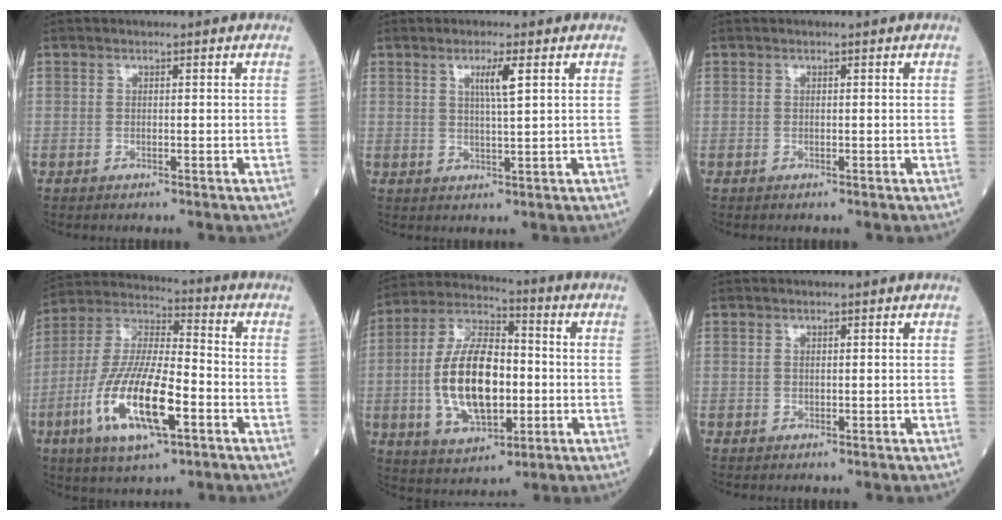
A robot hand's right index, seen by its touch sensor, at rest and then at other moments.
{"total": 3.6, "force": [1.4, -0.3, 3.2], "torque": [-0.060, -0.003, 0.025]}
{"total": 0.0}
{"total": 16.7, "force": [-5.8, 4.1, 15.0], "torque": [-0.311, -0.013, -0.106]}
{"total": 15.8, "force": [-1.8, 7.2, 13.9], "torque": [-0.279, 0.010, -0.030]}
{"total": 0.0}